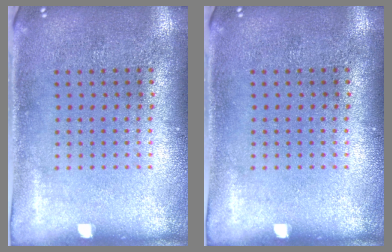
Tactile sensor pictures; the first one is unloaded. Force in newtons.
{"total": 0.0}